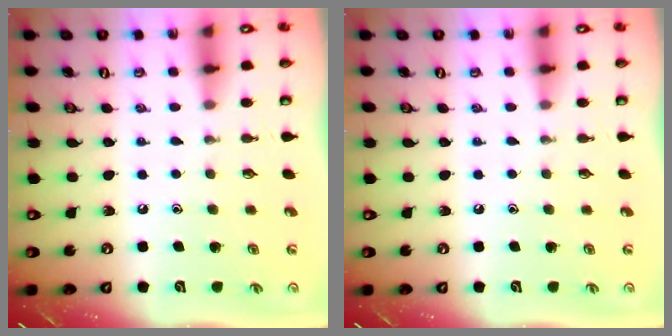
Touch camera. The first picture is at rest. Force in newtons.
{"total": 0.0}